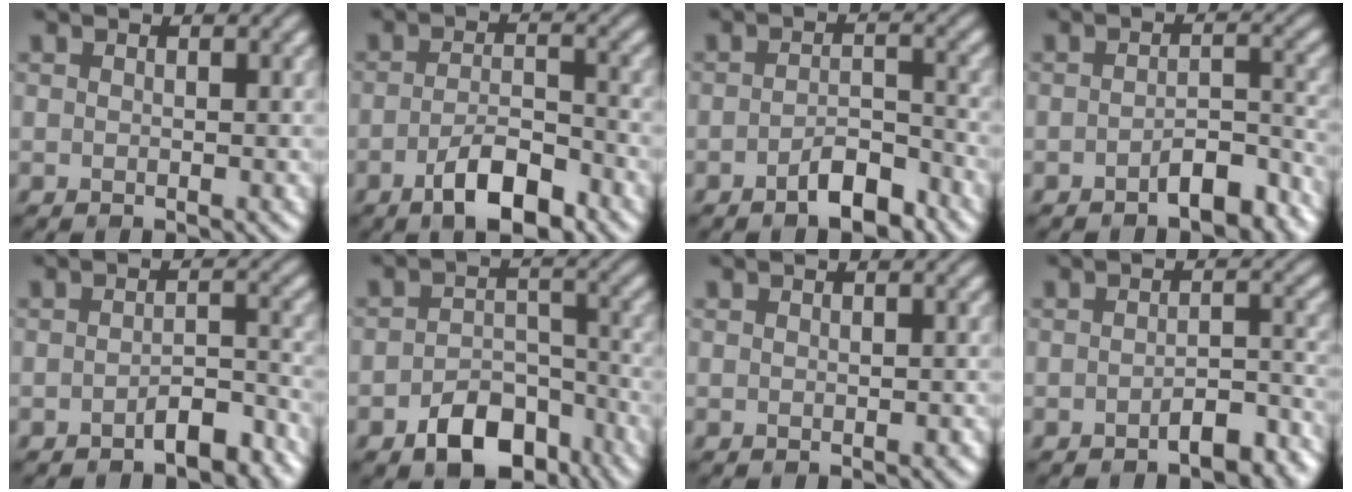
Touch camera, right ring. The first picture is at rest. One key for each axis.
{"total": 5.1, "fx": -2.9, "fy": 1.8, "fz": 3.8, "tx": -0.064, "ty": 0.001, "tz": -0.051}
{"total": 3.5, "fx": -2.3, "fy": 1.3, "fz": 2.3, "tx": -0.034, "ty": 0.010, "tz": -0.042}
{"total": 3.9, "fx": -2.5, "fy": 1.5, "fz": 2.5, "tx": -0.036, "ty": 0.008, "tz": -0.039}
{"total": 3.4, "fx": -2.2, "fy": 1.3, "fz": 2.2, "tx": -0.033, "ty": 0.008, "tz": -0.034}
{"total": 6.3, "fx": -3.8, "fy": 3.8, "fz": 3.2, "tx": -0.042, "ty": -0.005, "tz": -0.062}
{"total": 0.6, "fx": -0.3, "fy": 0.1, "fz": 0.5, "tx": -0.006, "ty": 0.002, "tz": -0.002}
{"total": 3.8, "fx": -2.5, "fy": 1.4, "fz": 2.5, "tx": -0.035, "ty": 0.005, "tz": -0.035}